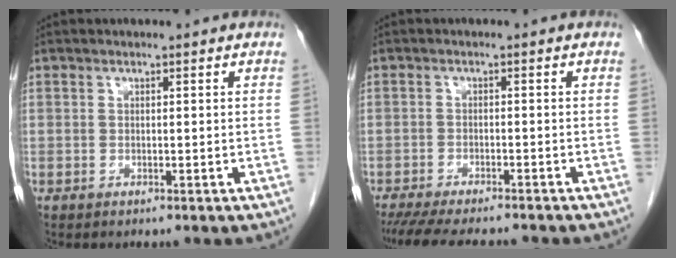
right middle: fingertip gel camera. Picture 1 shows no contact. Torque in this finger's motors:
{"motor_torque": [0.99, -0.79, 0.13, 0.03]}